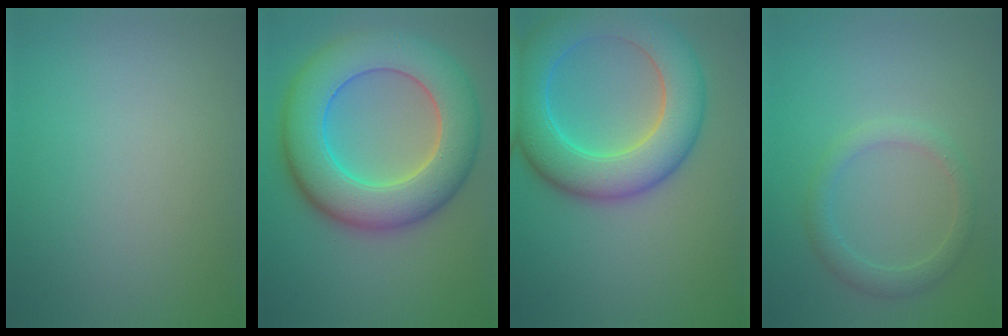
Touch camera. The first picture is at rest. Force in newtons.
{"total": 11.0, "press": 11.0, "slide": 0.6}
{"total": 9.3, "press": 9.3, "slide": 0.0}
{"total": 2.2, "press": 2.2, "slide": 0.1}